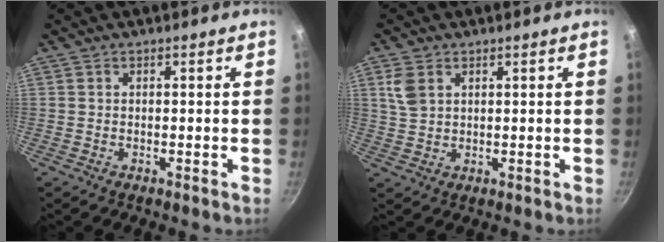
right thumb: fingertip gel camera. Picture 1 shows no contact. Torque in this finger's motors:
{"motor_torque": [-0.11, -0.01, 0.41, 0.12, 0.01]}